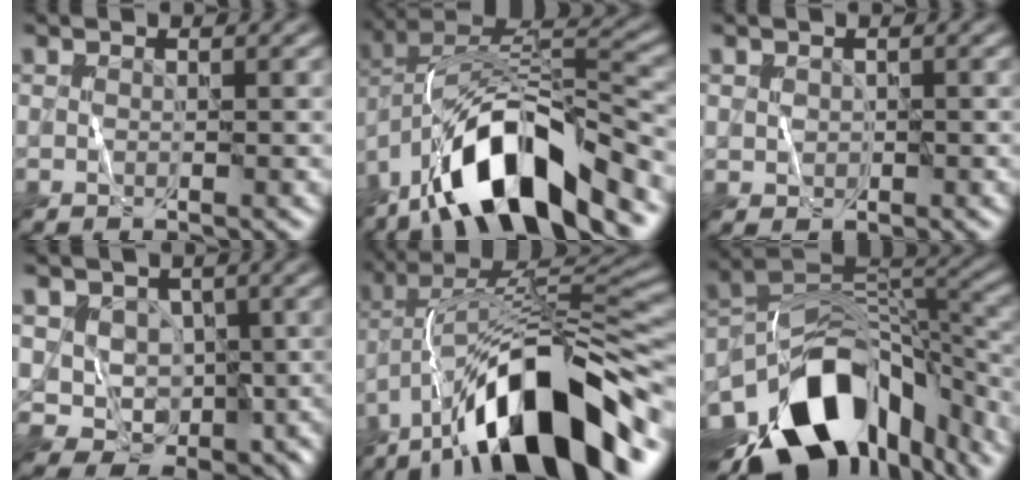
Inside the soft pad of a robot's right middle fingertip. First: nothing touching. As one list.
[{"total": 11.5, "force": [-6.4, 4.1, 8.6], "torque": [-0.149, 0.012, -0.125]}, {"total": 1.0, "force": [0.3, 1.0, 0.1], "torque": [0.003, -0.003, 0.006]}, {"total": 6.2, "force": [-0.3, 5.6, 2.7], "torque": [-0.014, -0.002, -0.009]}, {"total": 14.9, "force": [-8.0, 4.7, 11.6], "torque": [-0.191, 0.020, -0.139]}, {"total": 14.9, "force": [-8.4, 8.2, 9.2], "torque": [-0.161, 0.014, -0.133]}]